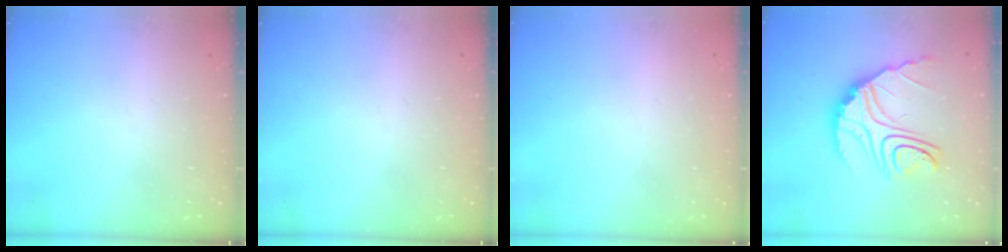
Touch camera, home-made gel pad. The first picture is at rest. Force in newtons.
{"total": 0.0}
{"total": 2.2, "press": 2.2, "slide": 0.1}
{"total": 14.5, "press": 14.4, "slide": 0.9}